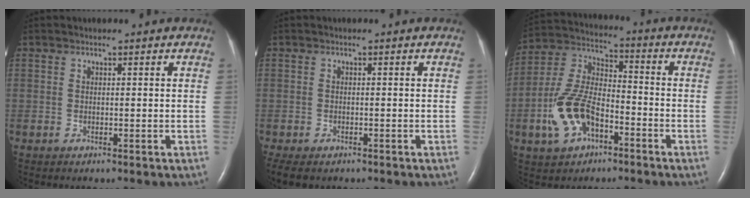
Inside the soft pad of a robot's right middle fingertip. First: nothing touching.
{"total": 5.9, "force": [-4.3, 2.9, 2.9], "torque": [-0.055, -0.011, -0.063]}
{"total": 11.7, "force": [-4.8, 6.1, 8.8], "torque": [-0.205, 0.014, -0.088]}